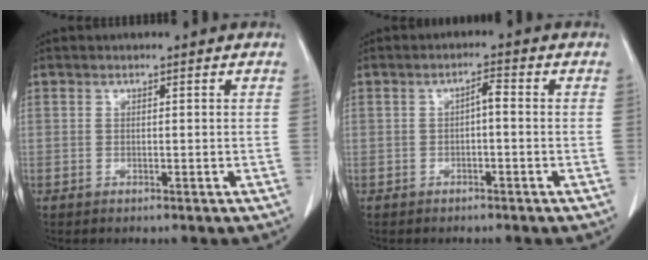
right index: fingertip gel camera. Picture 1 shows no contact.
{"total": 2.1, "force": [-0.3, 0.5, 2.0], "torque": [-0.032, 0.007, -0.005]}